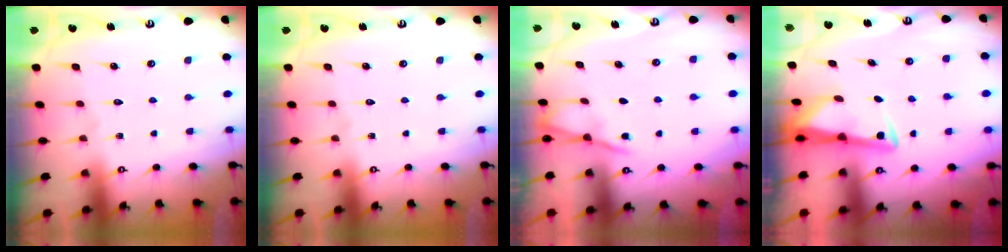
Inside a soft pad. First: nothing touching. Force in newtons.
{"total": 0.0}
{"total": 3.0, "press": 3.0, "slide": 0.5}
{"total": 3.1, "press": 3.1, "slide": 0.4}